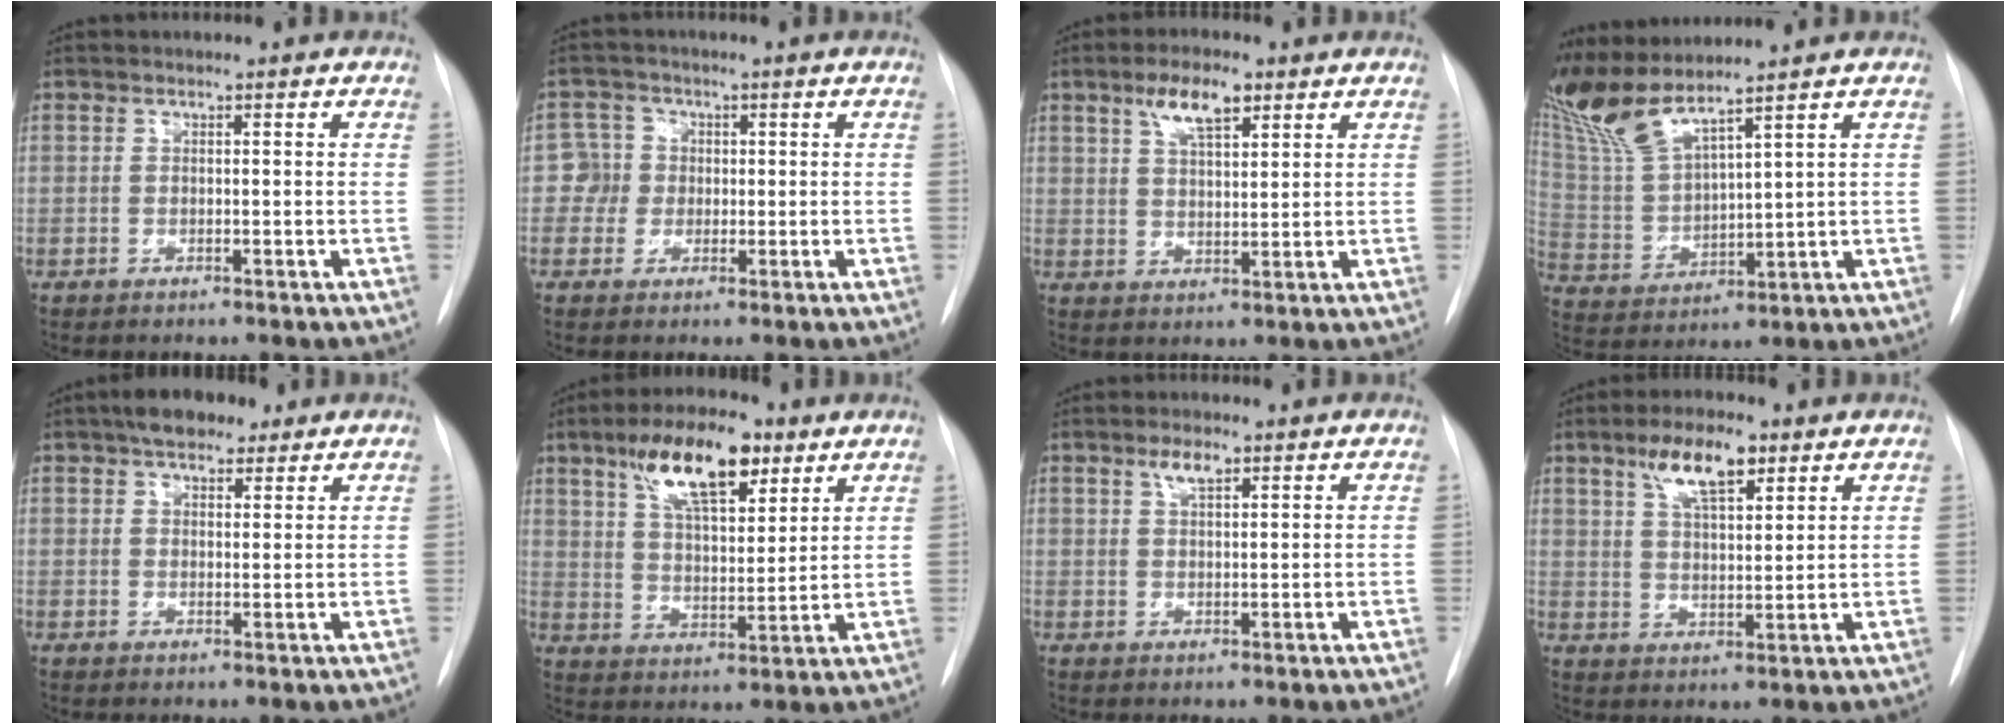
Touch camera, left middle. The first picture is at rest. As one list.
[{"total": 3.5, "force": [-0.1, 3.5, 0.0], "torque": [0.014, 0.014, -0.004]}, {"total": 6.2, "force": [3.6, 1.9, 4.6], "torque": [-0.088, 0.009, 0.064]}, {"total": 9.3, "force": [8.1, 0.0, 4.7], "torque": [-0.115, -0.003, 0.175]}, {"total": 6.1, "force": [4.3, 2.7, 3.4], "torque": [-0.054, 0.017, 0.068]}, {"total": 13.1, "force": [7.7, 4.3, 9.6], "torque": [-0.168, 0.013, 0.136]}, {"total": 2.7, "force": [1.7, 0.8, 1.9], "torque": [-0.039, 0.003, 0.032]}, {"total": 8.1, "force": [4.8, 2.5, 6.1], "torque": [-0.113, 0.009, 0.086]}]